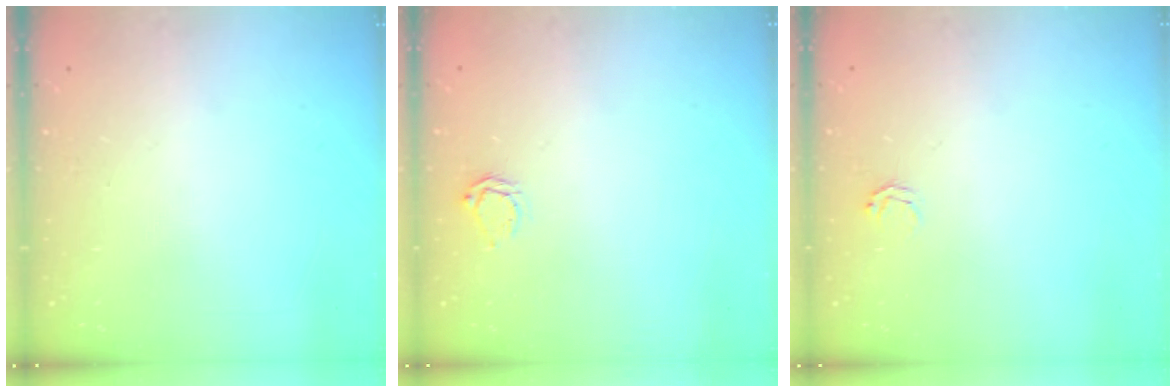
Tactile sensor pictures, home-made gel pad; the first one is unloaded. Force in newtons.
{"total": 3.5, "press": 3.5, "slide": 0.2}
{"total": 2.5, "press": 2.5, "slide": 0.2}